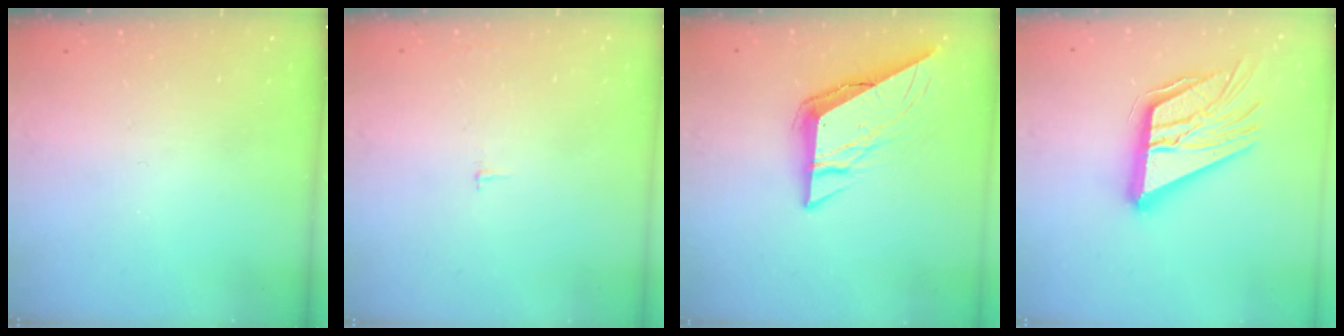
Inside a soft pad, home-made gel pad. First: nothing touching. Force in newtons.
{"total": 1.8, "press": 1.8, "slide": 0.1}
{"total": 9.8, "press": 9.8, "slide": 0.6}
{"total": 21.6, "press": 21.5, "slide": 2.3}